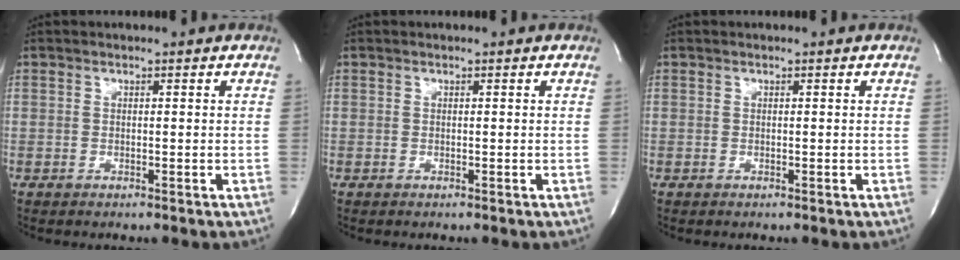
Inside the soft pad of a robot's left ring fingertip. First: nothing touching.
{"total": 0.0}
{"total": 0.0}